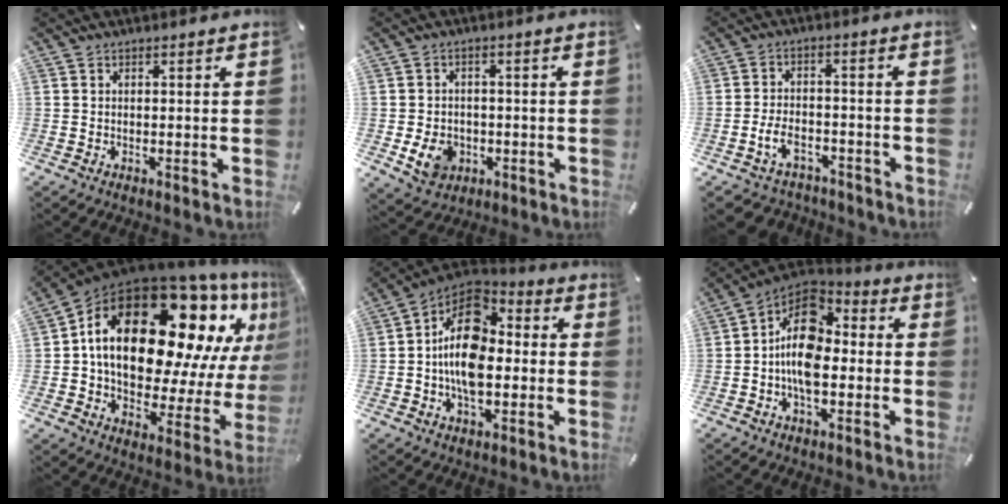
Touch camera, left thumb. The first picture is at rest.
{"total": 7.4, "force": [-2.0, 6.1, 3.6], "torque": [-0.072, 0.006, -0.036]}
{"total": 7.0, "force": [-3.4, 4.8, 3.9], "torque": [-0.088, 0.014, -0.064]}
{"total": 29.5, "force": [10.2, 16.7, 22.1], "torque": [-0.373, -0.074, 0.179]}
{"total": 16.0, "force": [-1.1, 10.3, 12.2], "torque": [-0.234, 0.005, -0.027]}
{"total": 13.6, "force": [-1.5, 8.6, 10.4], "torque": [-0.187, 0.003, -0.031]}